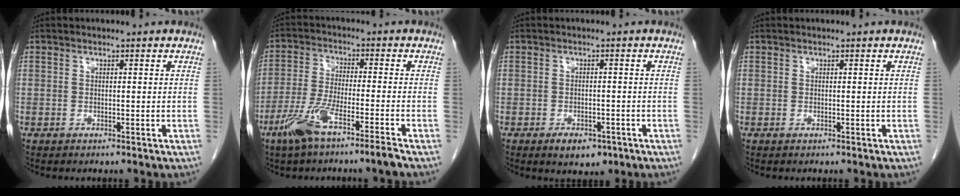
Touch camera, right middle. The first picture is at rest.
{"total": 8.2, "force": [-5.4, 0.1, 6.2], "torque": [-0.126, -0.012, -0.106]}
{"total": 4.3, "force": [-2.7, 2.4, 2.5], "torque": [-0.034, 0.000, -0.030]}
{"total": 0.0}